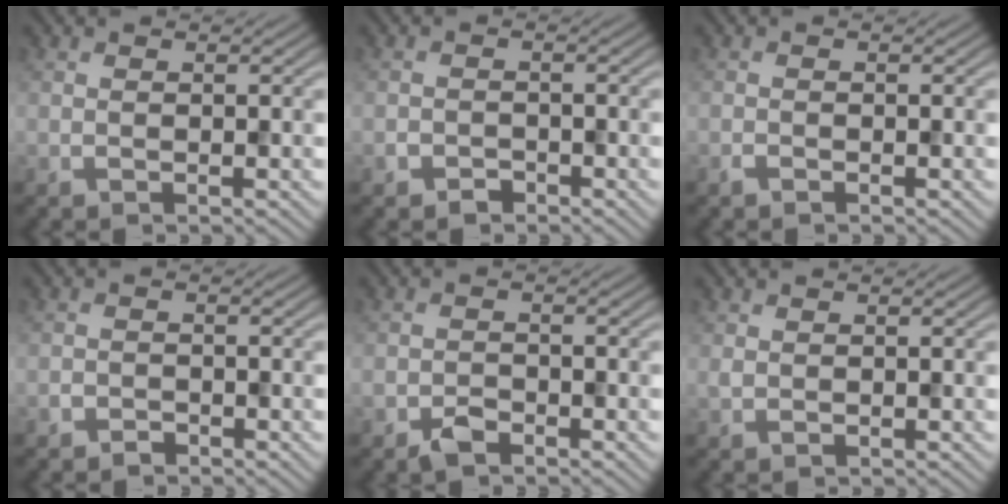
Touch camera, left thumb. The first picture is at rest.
{"total": 1.8, "force": [-1.3, 1.1, 0.4], "torque": [-0.005, 0.000, -0.027]}
{"total": 0.6, "force": [-0.5, 0.2, 0.3], "torque": [-0.006, -0.001, -0.010]}
{"total": 1.4, "force": [-1.1, 0.8, 0.3], "torque": [-0.003, 0.000, -0.024]}
{"total": 2.2, "force": [-1.6, 1.1, 1.0], "torque": [-0.016, 0.000, -0.034]}
{"total": 0.6, "force": [0.2, 0.4, 0.4], "torque": [-0.010, 0.000, 0.006]}